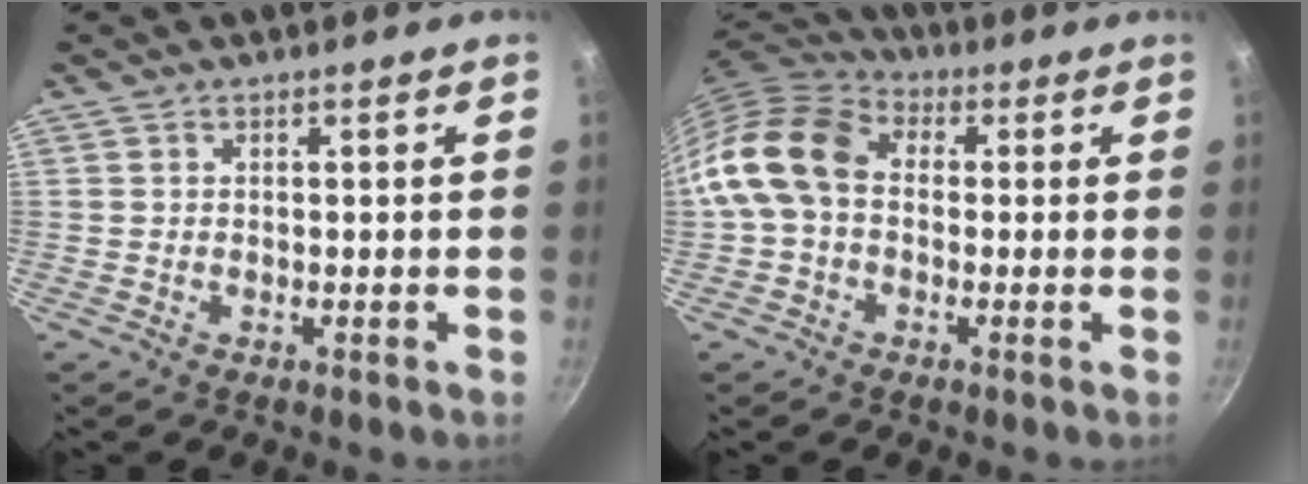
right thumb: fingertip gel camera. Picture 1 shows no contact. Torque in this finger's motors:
{"motor_torque": [0.31, 1.11, 0.24, -0.21, 0.17]}